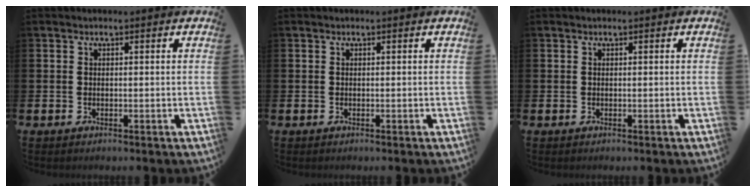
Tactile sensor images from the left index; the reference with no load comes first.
{"total": 0.0}
{"total": 0.0}